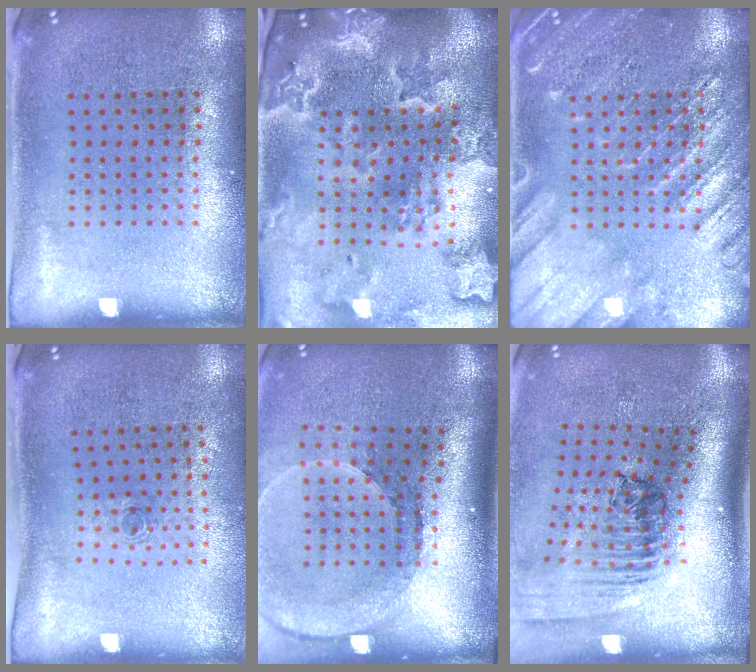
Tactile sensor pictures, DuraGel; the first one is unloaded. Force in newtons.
{"total": 3.6, "press": 3.2, "slide": 1.8}
{"total": 4.2, "press": 4.1, "slide": 0.5}
{"total": 0.5, "press": 0.3, "slide": 0.5}
{"total": 2.6, "press": 1.8, "slide": 1.9}
{"total": 2.5, "press": 1.8, "slide": 1.7}